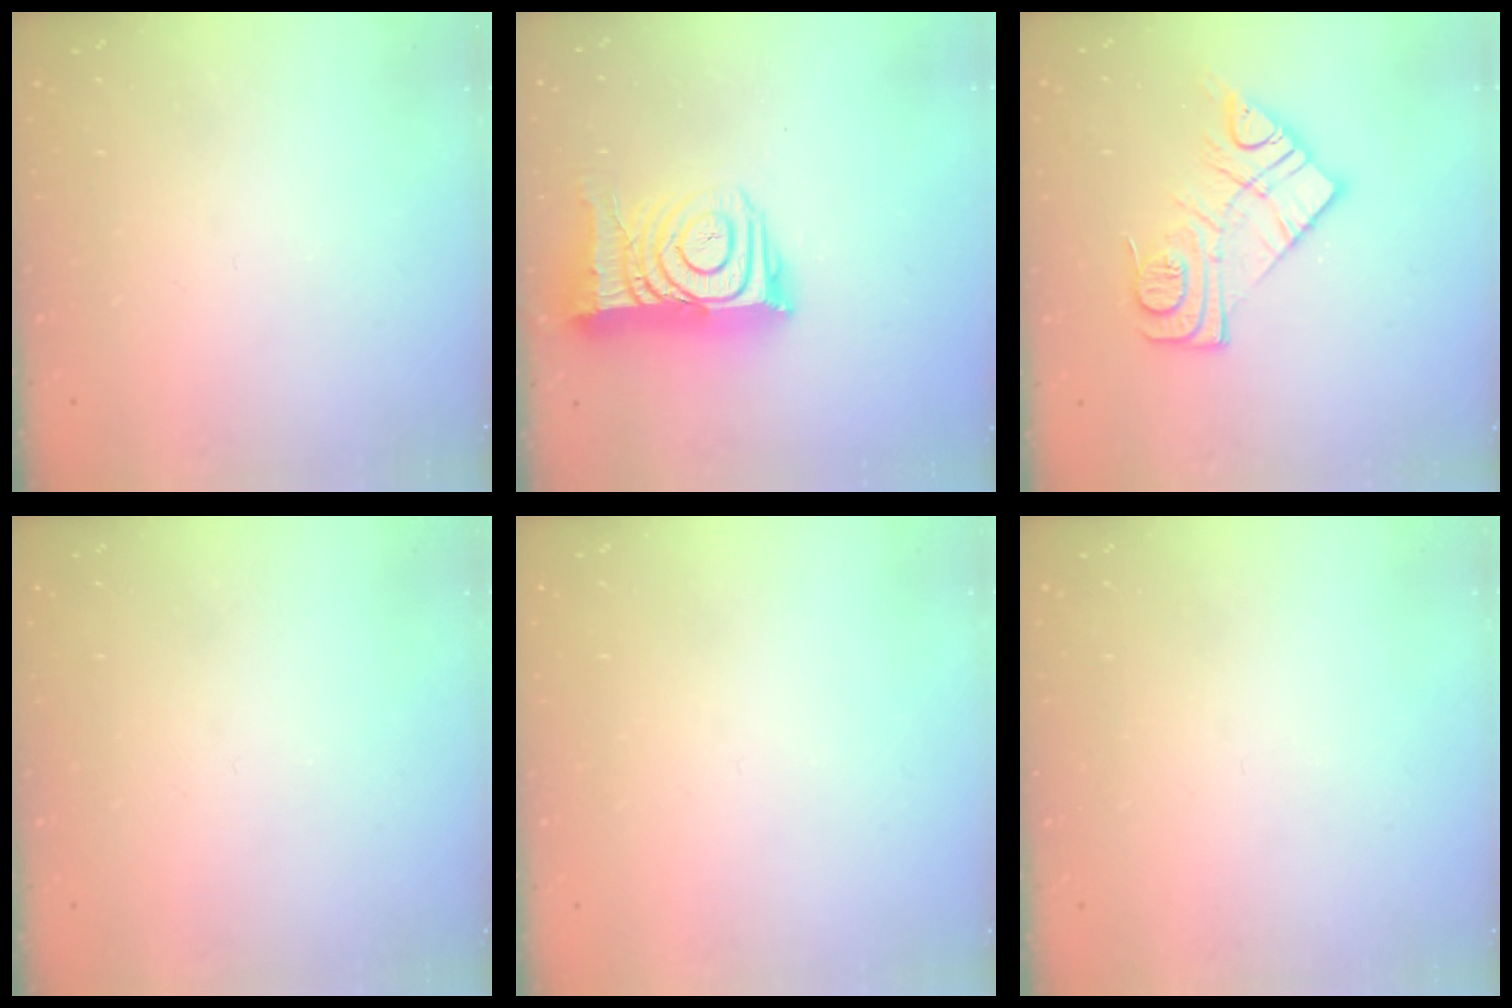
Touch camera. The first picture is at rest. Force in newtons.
{"total": 15.7, "press": 15.6, "slide": 1.2}
{"total": 13.2, "press": 13.2, "slide": 1.0}
{"total": 0.0}
{"total": 0.0}
{"total": 0.0}